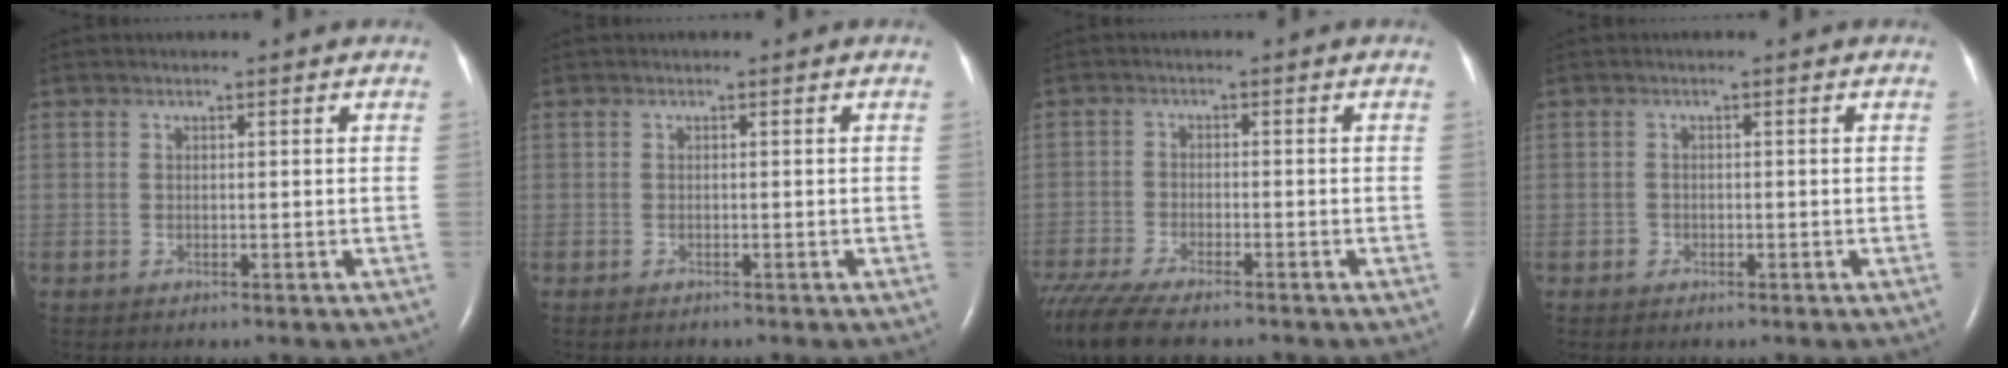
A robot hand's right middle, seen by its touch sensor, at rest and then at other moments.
{"total": 0.5, "force": [-0.5, 0.1, 0.1], "torque": [-0.007, -0.001, -0.008]}
{"total": 11.3, "force": [-9.3, 2.2, 6.1], "torque": [-0.107, -0.022, -0.153]}
{"total": 0.9, "force": [-0.5, 0.7, 0.0], "torque": [-0.003, 0.004, -0.012]}